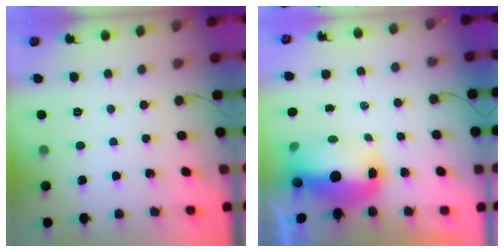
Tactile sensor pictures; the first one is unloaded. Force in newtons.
{"total": 10.7, "press": 10.5, "slide": 2.0}